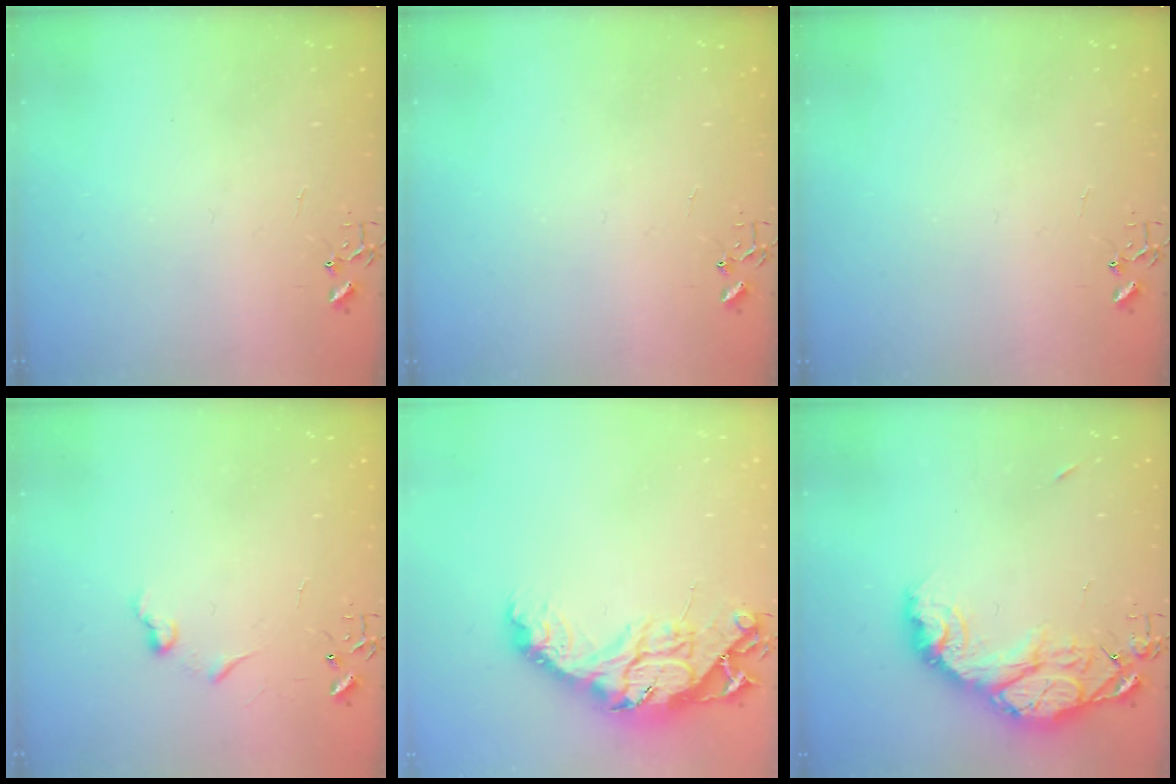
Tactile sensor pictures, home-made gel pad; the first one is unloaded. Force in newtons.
{"total": 0.0}
{"total": 0.0}
{"total": 6.3, "press": 6.3, "slide": 0.5}
{"total": 18.3, "press": 18.3, "slide": 1.4}
{"total": 15.3, "press": 15.2, "slide": 1.3}